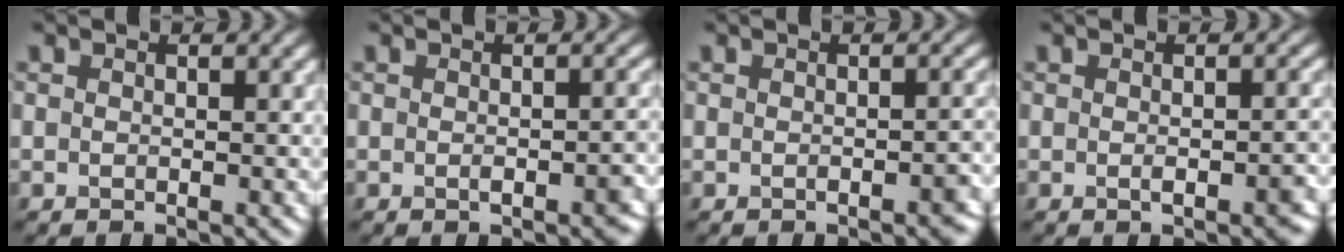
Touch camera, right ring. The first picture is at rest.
{"total": 2.5, "force": [-0.9, 0.8, 2.3], "torque": [-0.028, 0.001, -0.009]}
{"total": 1.9, "force": [-0.9, 0.5, 1.6], "torque": [-0.016, 0.005, -0.010]}
{"total": 2.8, "force": [-0.8, 0.9, 2.5], "torque": [-0.031, 0.000, -0.007]}